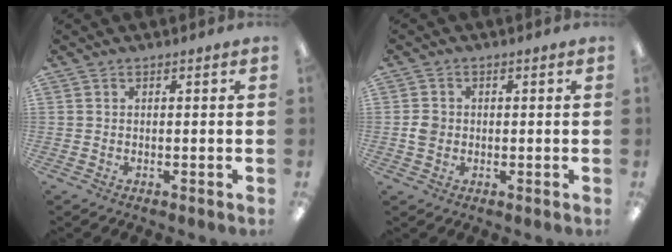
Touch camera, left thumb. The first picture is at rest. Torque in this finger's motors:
{"motor_torque": [0.01, 0.01, 0.04, -0.03, 0.01]}